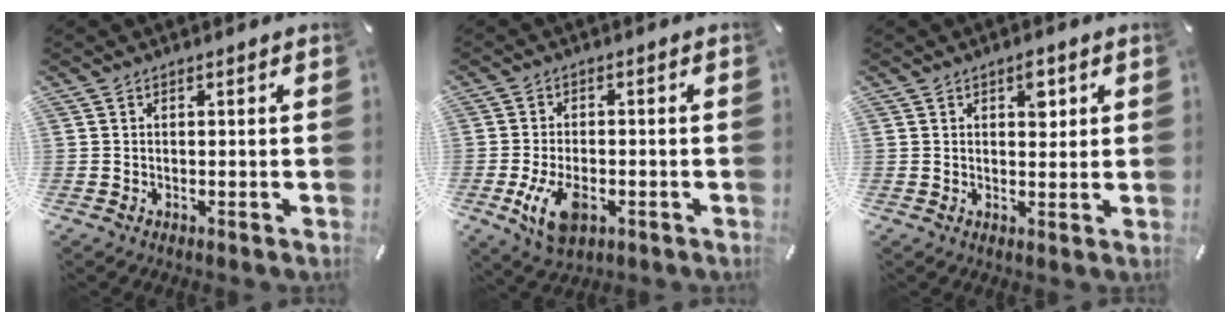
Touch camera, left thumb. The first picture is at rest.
{"total": 8.3, "force": [-2.9, 4.8, 6.2], "torque": [-0.127, 0.001, -0.052]}
{"total": 3.8, "force": [1.7, 2.3, 2.4], "torque": [-0.013, -0.010, 0.020]}